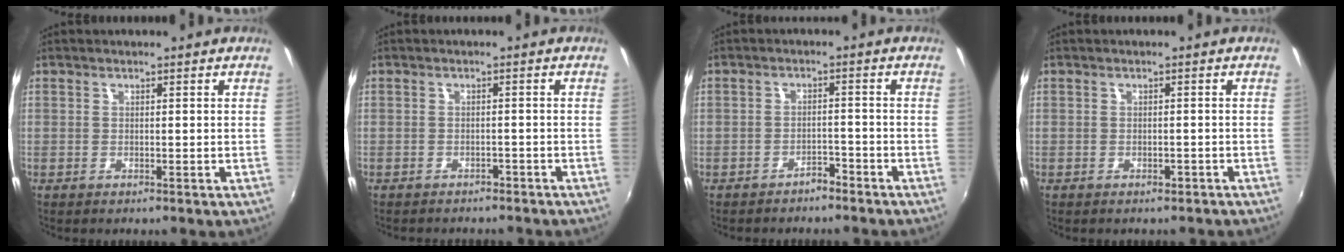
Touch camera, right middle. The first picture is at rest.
{"total": 4.2, "force": [-3.7, 1.5, 1.1], "torque": [-0.026, -0.009, -0.049]}
{"total": 3.1, "force": [-2.6, 1.6, 0.2], "torque": [-0.010, 0.015, -0.030]}
{"total": 1.9, "force": [-1.6, 1.0, 0.5], "torque": [-0.011, -0.005, -0.017]}